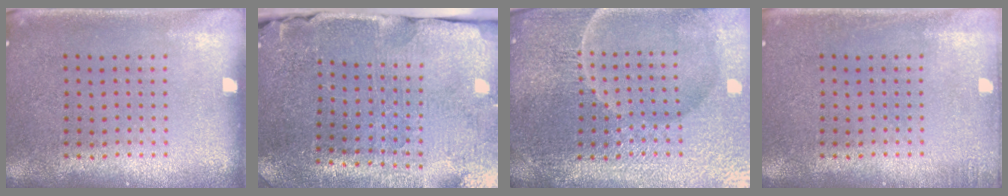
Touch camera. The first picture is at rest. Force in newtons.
{"total": 3.7, "press": 3.6, "slide": 0.6}
{"total": 6.1, "press": 5.5, "slide": 2.5}
{"total": 1.1, "press": 1.1, "slide": 0.2}